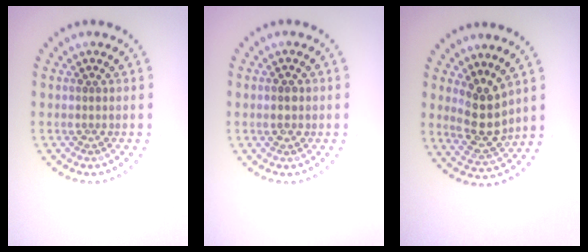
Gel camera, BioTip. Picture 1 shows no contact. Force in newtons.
{"total": 1.8, "press": 1.8, "slide": 0.3}
{"total": 3.7, "press": 3.4, "slide": 1.5}